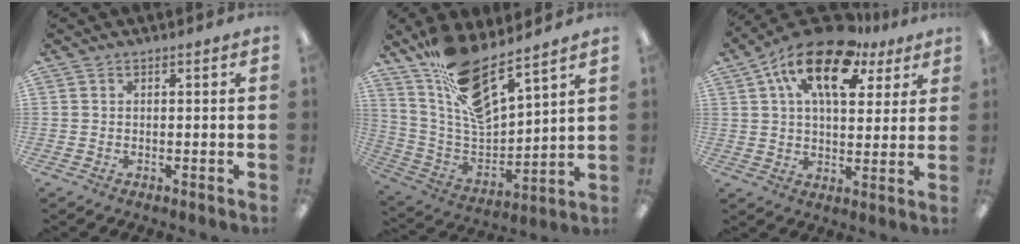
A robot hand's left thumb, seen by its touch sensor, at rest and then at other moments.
{"total": 14.6, "force": [11.6, 3.4, 8.2], "torque": [-0.172, -0.086, 0.204]}
{"total": 17.9, "force": [9.3, 9.0, 12.4], "torque": [-0.206, -0.029, 0.159]}